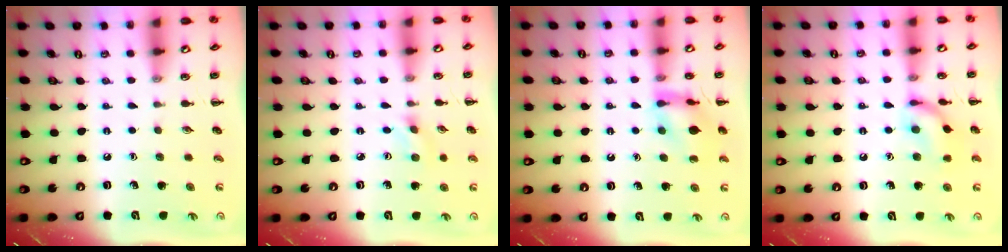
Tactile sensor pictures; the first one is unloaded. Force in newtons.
{"total": 1.1, "press": 1.0, "slide": 0.5}
{"total": 12.8, "press": 12.8, "slide": 1.1}
{"total": 11.4, "press": 11.3, "slide": 0.9}